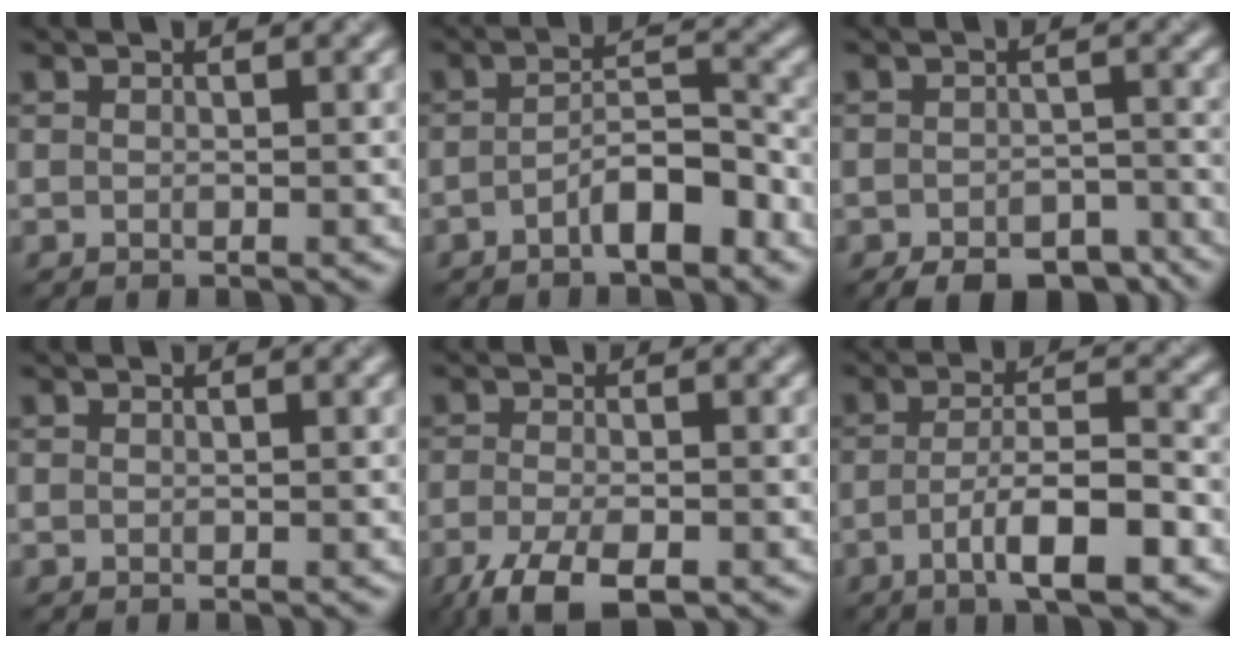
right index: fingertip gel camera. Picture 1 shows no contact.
{"total": 4.3, "force": [-2.4, 1.2, 3.3], "torque": [-0.056, 0.016, -0.042]}
{"total": 6.1, "force": [-4.7, 2.6, 2.8], "torque": [-0.037, -0.010, -0.065]}
{"total": 0.0}
{"total": 5.8, "force": [-3.6, 1.9, 4.1], "torque": [-0.086, -0.010, -0.069]}
{"total": 6.0, "force": [-2.6, 1.2, 5.3], "torque": [-0.094, 0.009, -0.045]}